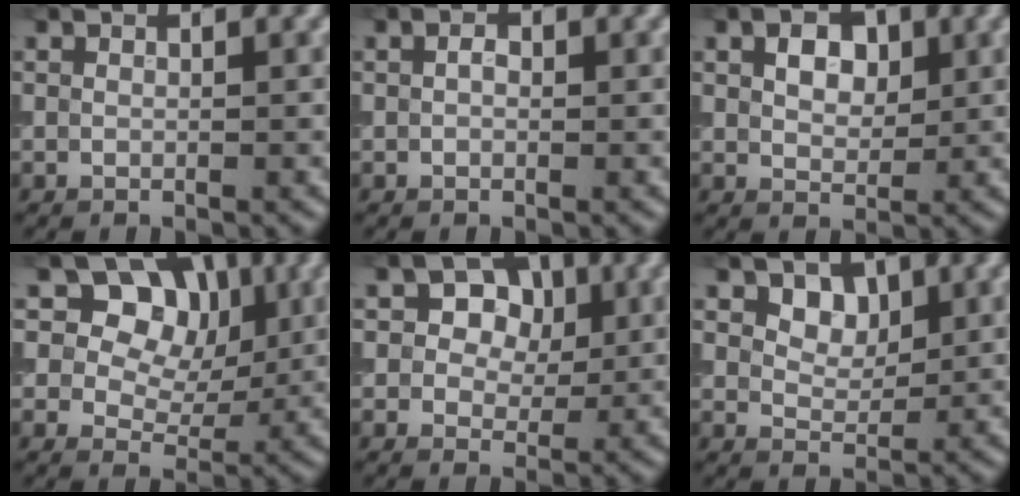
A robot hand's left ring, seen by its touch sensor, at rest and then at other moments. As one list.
[{"total": 1.1, "force": [0.2, 0.7, 0.8], "torque": [-0.011, -0.001, -0.002]}, {"total": 2.9, "force": [1.0, 2.0, 1.9], "torque": [-0.036, 0.003, 0.015]}, {"total": 7.1, "force": [2.7, 5.4, 3.7], "torque": [-0.051, 0.002, 0.029]}, {"total": 4.9, "force": [1.6, 3.7, 2.7], "torque": [-0.034, 0.006, 0.001]}, {"total": 2.5, "force": [1.2, 1.7, 1.4], "torque": [-0.024, -0.007, 0.018]}]